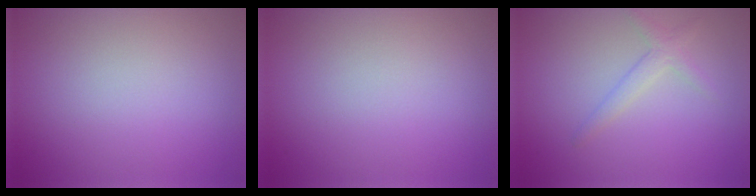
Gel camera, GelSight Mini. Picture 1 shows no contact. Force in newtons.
{"total": 0.0}
{"total": 1.8, "press": 1.8, "slide": 0.1}